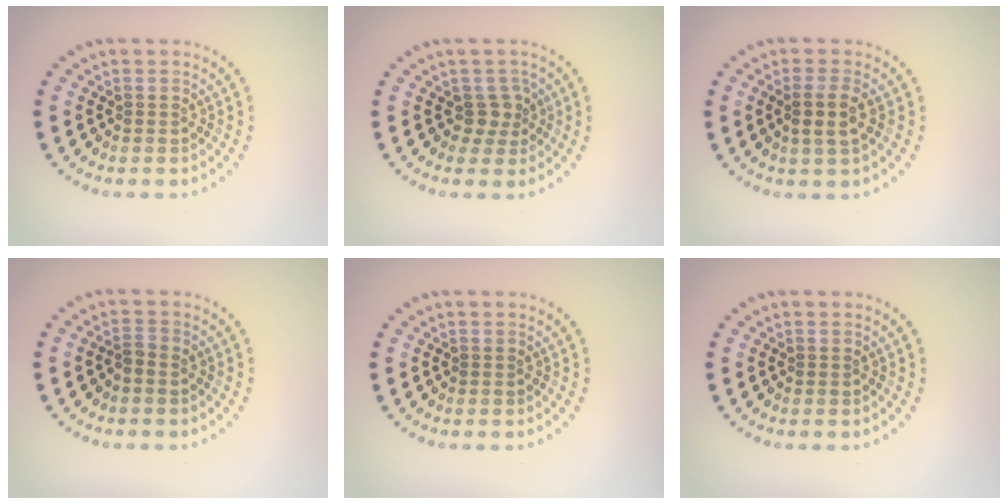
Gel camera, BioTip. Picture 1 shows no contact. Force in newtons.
{"total": 1.9, "press": 1.4, "slide": 1.2}
{"total": 2.1, "press": 2.0, "slide": 0.8}
{"total": 1.0, "press": 0.8, "slide": 0.6}
{"total": 0.0}
{"total": 0.0}